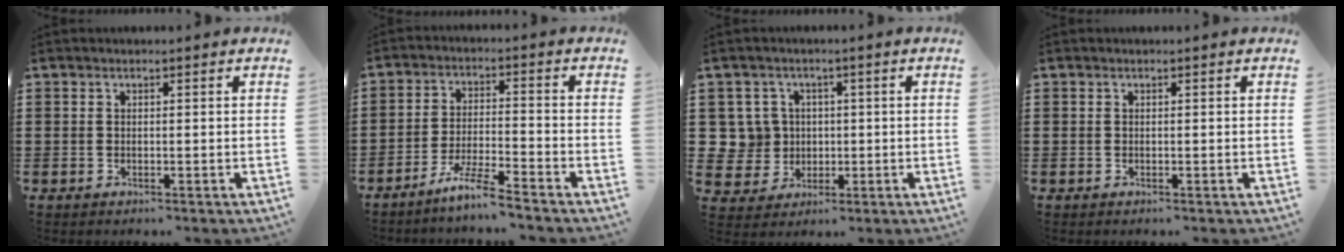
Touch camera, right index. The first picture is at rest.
{"total": 6.1, "force": [-5.4, -0.5, 2.8], "torque": [-0.068, -0.013, -0.106]}
{"total": 5.8, "force": [0.7, 5.6, 1.3], "torque": [-0.059, 0.016, 0.013]}
{"total": 0.0}